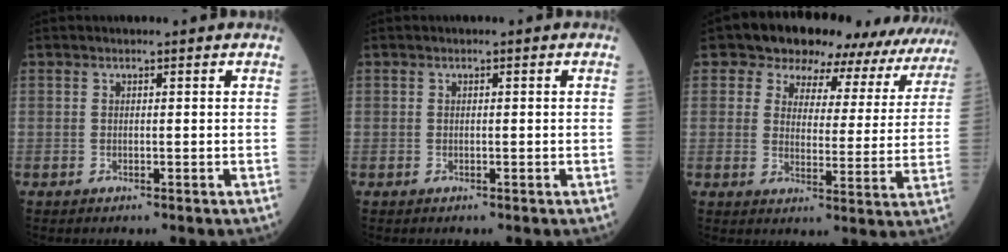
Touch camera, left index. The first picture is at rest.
{"total": 0.0}
{"total": 18.5, "force": [16.4, 7.8, 3.6], "torque": [-0.024, -0.009, 0.157]}